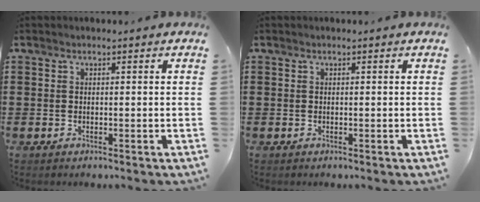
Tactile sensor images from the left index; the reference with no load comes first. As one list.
[{"total": 0.0}]